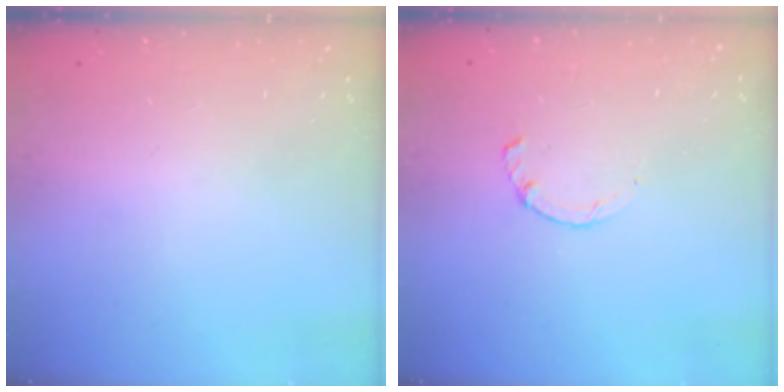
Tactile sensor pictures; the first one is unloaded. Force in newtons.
{"total": 1.7, "press": 1.7, "slide": 0.3}